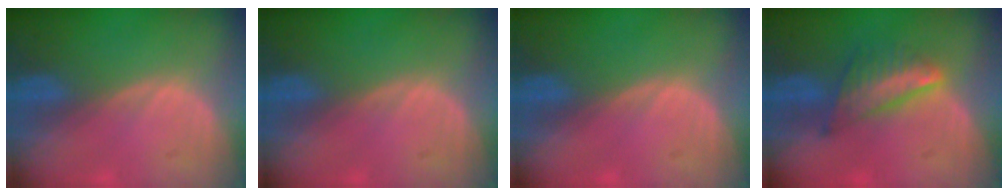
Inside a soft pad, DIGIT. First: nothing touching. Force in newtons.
{"total": 0.0}
{"total": 0.0}
{"total": 6.5, "press": 5.8, "slide": 2.9}